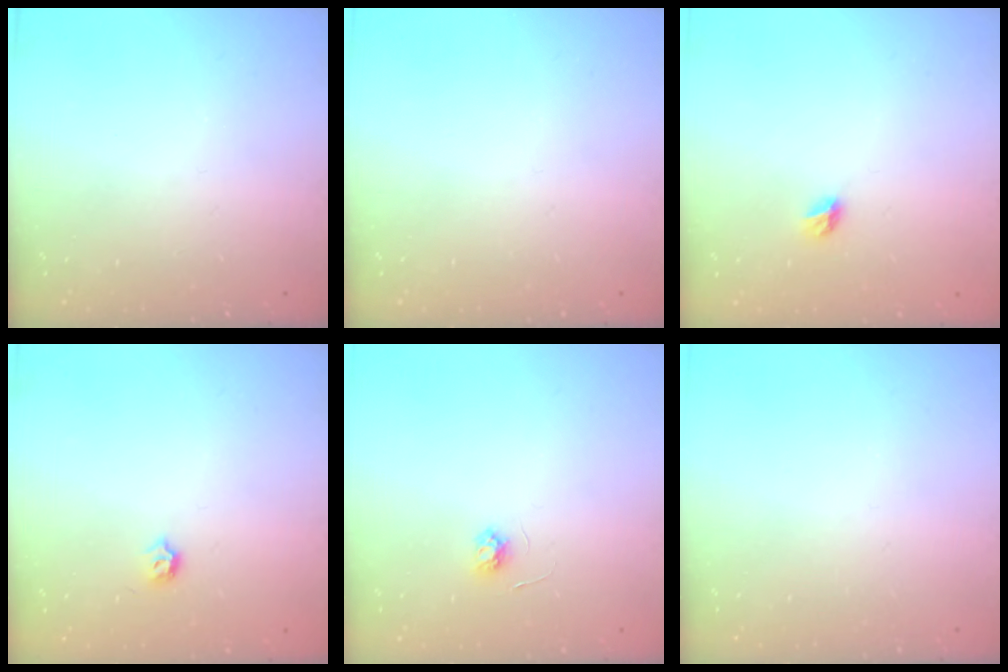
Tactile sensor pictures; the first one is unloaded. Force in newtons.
{"total": 0.0}
{"total": 4.4, "press": 4.4, "slide": 0.5}
{"total": 3.4, "press": 3.3, "slide": 0.5}
{"total": 3.6, "press": 3.6, "slide": 0.5}
{"total": 0.0}